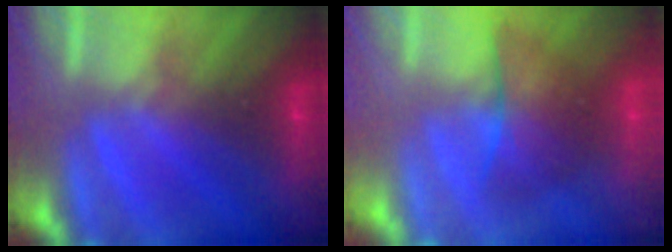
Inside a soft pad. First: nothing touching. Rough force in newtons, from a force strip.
{"total": 2.1}